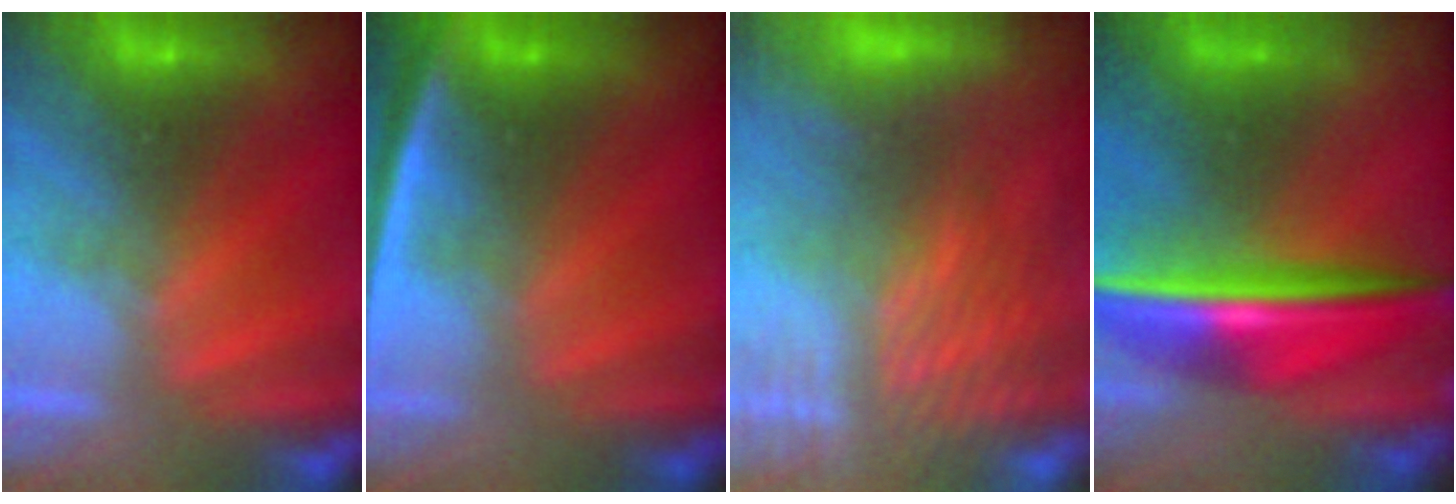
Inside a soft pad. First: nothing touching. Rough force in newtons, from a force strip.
{"total": 2.3}
{"total": 9.1}
{"total": 7.2}